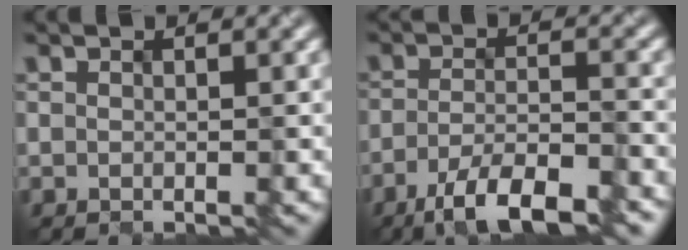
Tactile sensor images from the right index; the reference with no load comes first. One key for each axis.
{"total": 6.2, "fx": -4.2, "fy": 1.5, "fz": 4.2, "tx": -0.073, "ty": -0.002, "tz": -0.072}